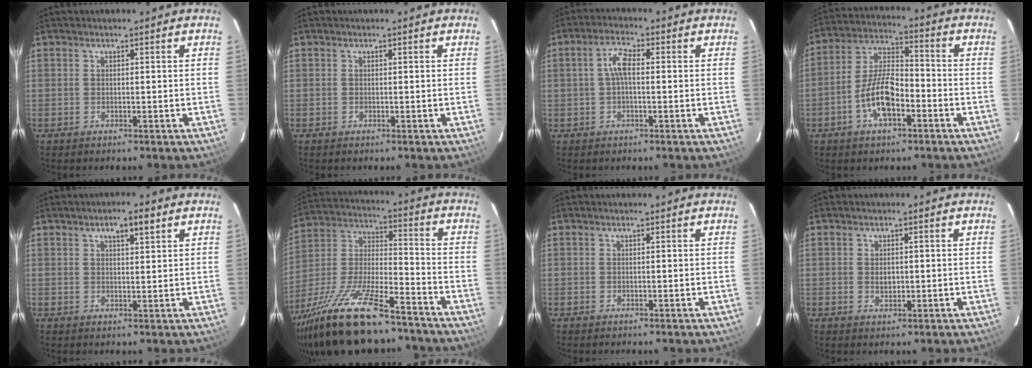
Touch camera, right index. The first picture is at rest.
{"total": 0.0}
{"total": 4.0, "force": [0.0, 1.5, 3.7], "torque": [-0.076, 0.012, 0.000]}
{"total": 10.2, "force": [-4.3, 4.2, 8.3], "torque": [-0.171, 0.013, -0.078]}
{"total": 3.9, "force": [2.2, 1.1, 3.0], "torque": [-0.047, 0.009, 0.036]}
{"total": 23.1, "force": [-17.1, 6.0, 14.4], "torque": [-0.290, -0.029, -0.291]}
{"total": 0.0}
{"total": 1.8, "force": [0.2, 1.2, 1.3], "torque": [-0.020, 0.002, 0.004]}